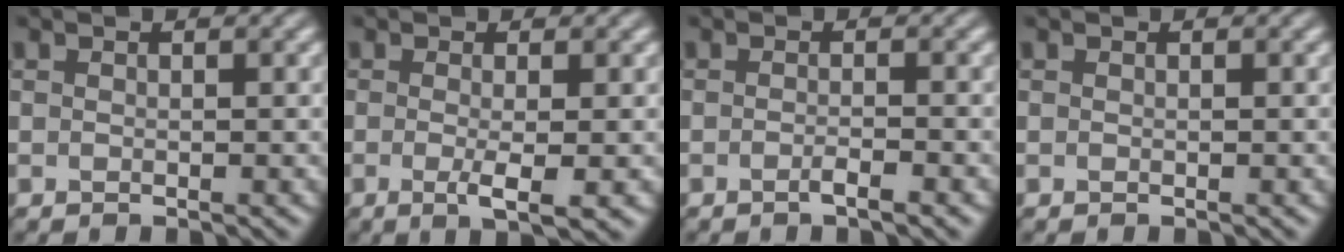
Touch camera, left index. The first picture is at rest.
{"total": 3.1, "force": [-0.6, 0.6, 3.0], "torque": [-0.052, -0.010, -0.009]}
{"total": 1.6, "force": [-0.8, 0.3, 1.4], "torque": [-0.019, 0.000, -0.018]}
{"total": 0.0}